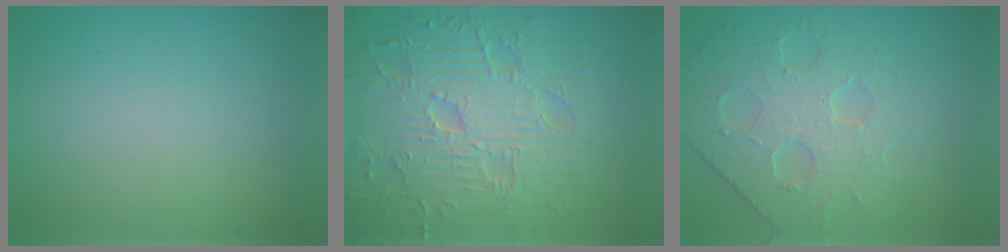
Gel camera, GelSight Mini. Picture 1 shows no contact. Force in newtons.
{"total": 9.6, "press": 6.9, "slide": 6.7}
{"total": 4.2, "press": 4.2, "slide": 0.3}